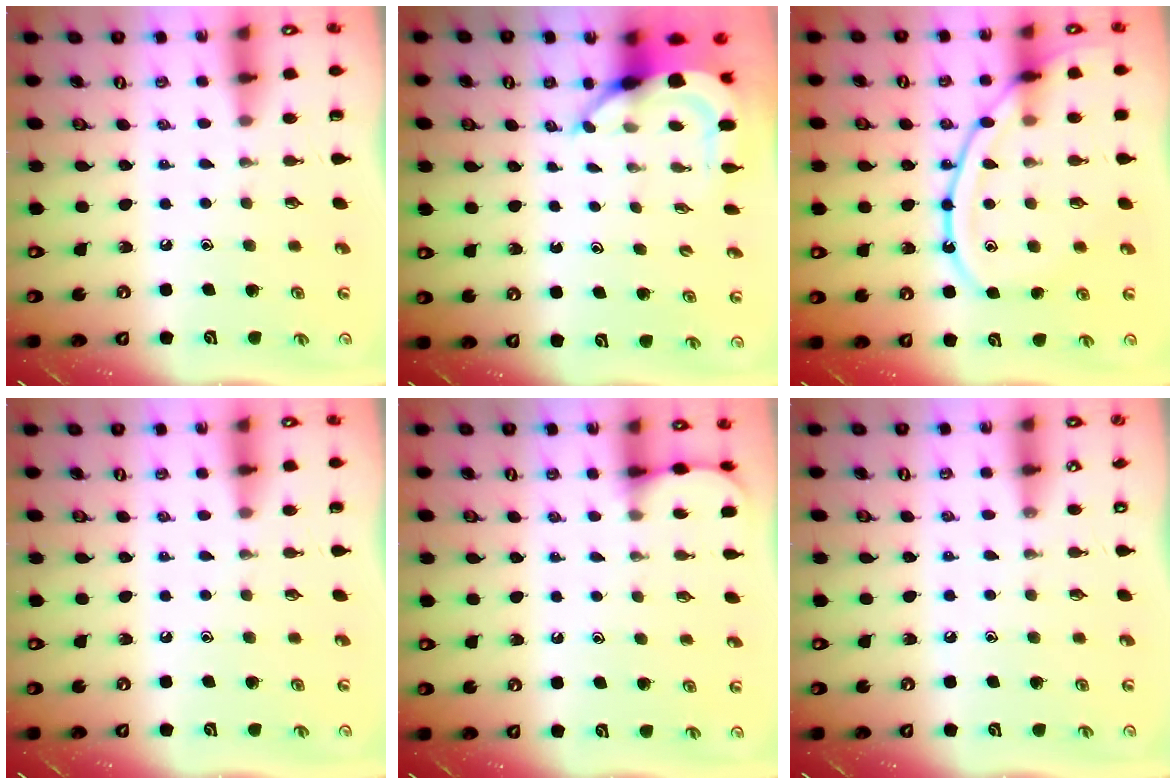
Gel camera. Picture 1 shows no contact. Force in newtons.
{"total": 6.5, "press": 6.4, "slide": 0.9}
{"total": 14.0, "press": 13.9, "slide": 1.6}
{"total": 0.0}
{"total": 3.8, "press": 3.8, "slide": 0.5}
{"total": 4.8, "press": 4.8, "slide": 0.6}